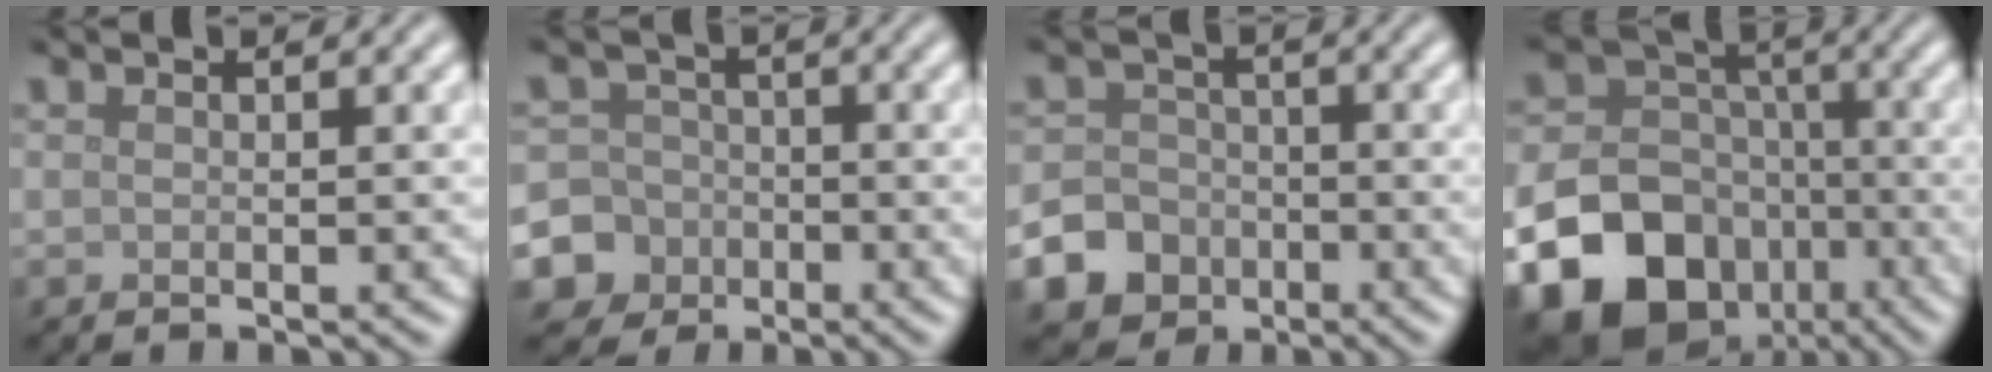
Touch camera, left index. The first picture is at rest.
{"total": 9.1, "force": [-3.7, 8.2, 1.2], "torque": [-0.026, -0.020, -0.092]}
{"total": 10.7, "force": [-5.4, 8.9, 2.2], "torque": [-0.048, -0.044, -0.115]}
{"total": 19.2, "force": [-9.6, 14.8, 7.6], "torque": [-0.150, -0.065, -0.180]}